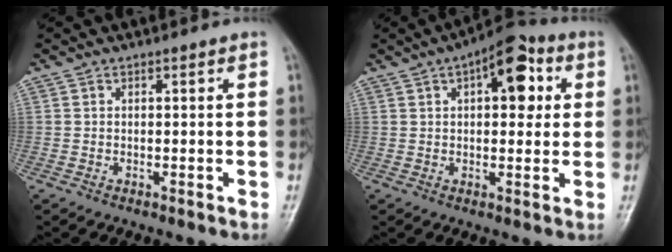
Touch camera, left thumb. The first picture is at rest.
{"total": 10.7, "force": [3.3, 5.3, 8.7], "torque": [-0.086, 0.011, 0.037]}